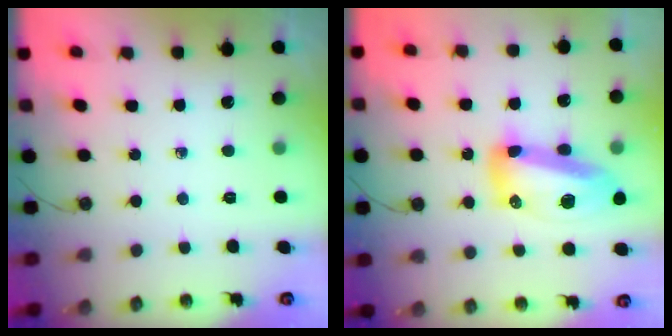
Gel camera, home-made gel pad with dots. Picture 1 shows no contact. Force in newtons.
{"total": 16.4, "press": 16.3, "slide": 1.8}